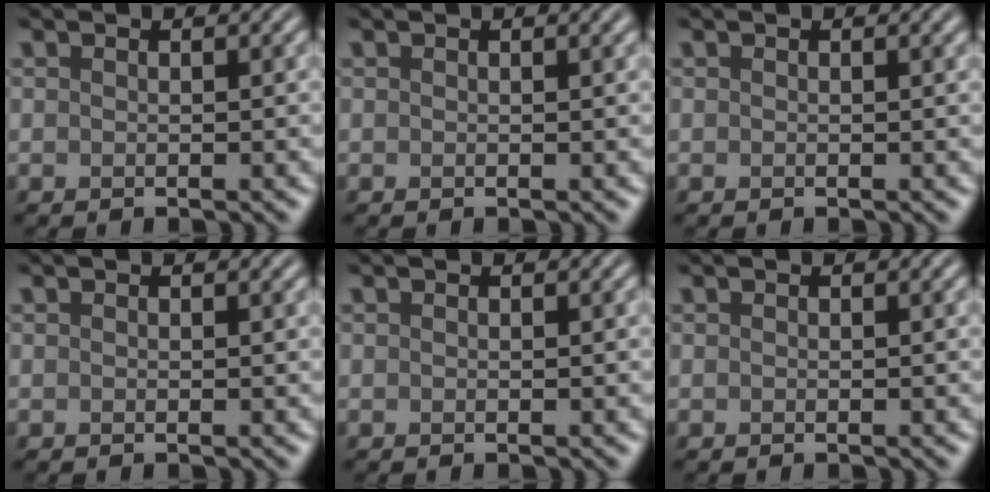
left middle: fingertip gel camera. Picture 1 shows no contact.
{"total": 0.9, "force": [0.5, 0.2, 0.6], "torque": [-0.010, 0.001, 0.008]}
{"total": 0.0}
{"total": 0.0}
{"total": 0.0}
{"total": 0.0}